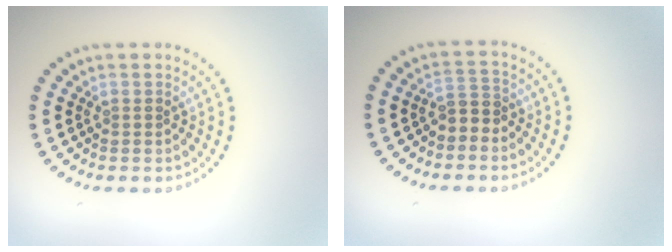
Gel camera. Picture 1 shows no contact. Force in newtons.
{"total": 1.8, "press": 1.5, "slide": 0.9}